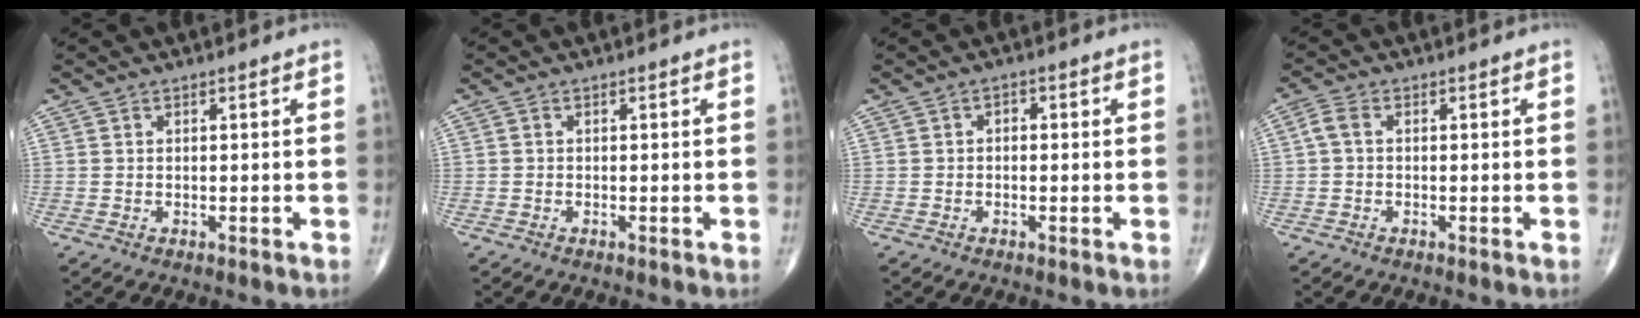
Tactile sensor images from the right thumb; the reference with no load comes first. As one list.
[{"total": 0.0}, {"total": 1.3, "force": [0.1, 0.9, 1.0], "torque": [-0.006, 0.005, -0.005]}, {"total": 2.5, "force": [0.1, 1.6, 2.0], "torque": [-0.044, 0.008, -0.003]}]